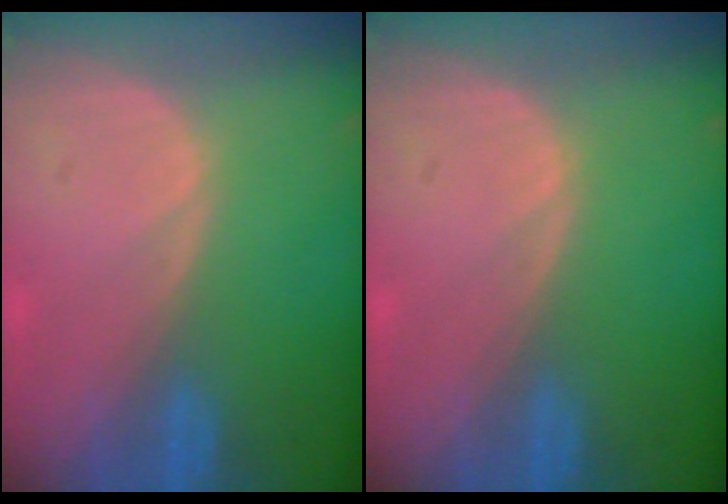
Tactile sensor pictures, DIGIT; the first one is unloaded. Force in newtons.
{"total": 0.0}